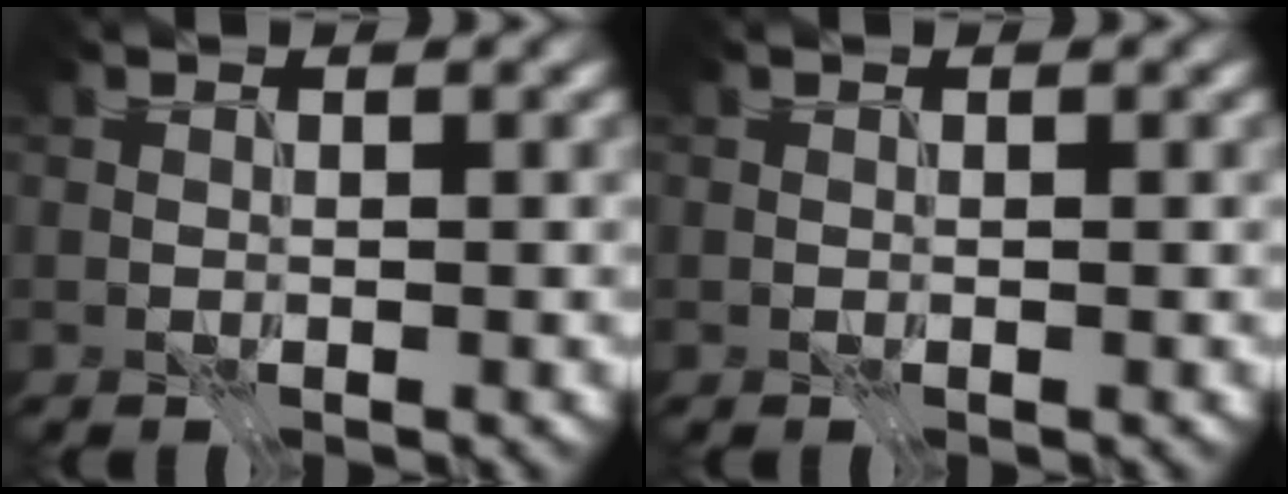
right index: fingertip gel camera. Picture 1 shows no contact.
{"total": 0.0}